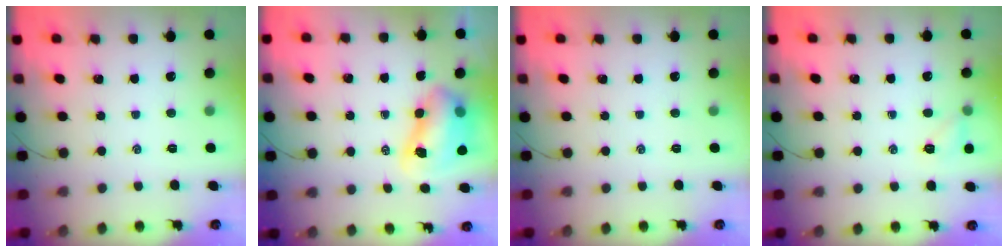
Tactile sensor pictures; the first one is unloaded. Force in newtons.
{"total": 9.9, "press": 9.6, "slide": 2.1}
{"total": 0.0}
{"total": 6.0, "press": 5.8, "slide": 1.3}